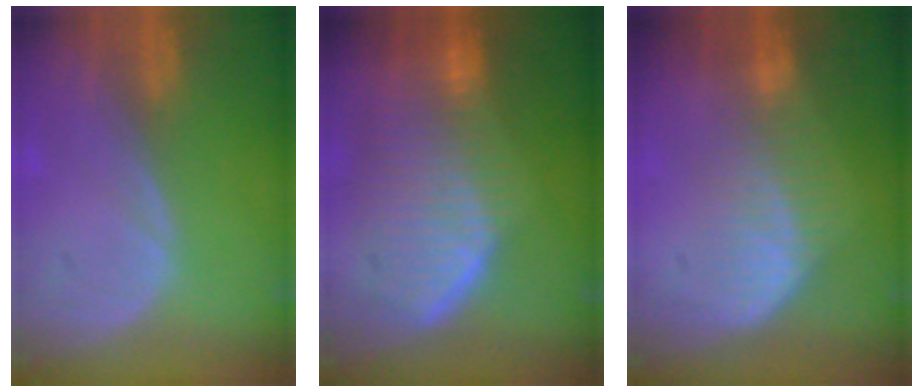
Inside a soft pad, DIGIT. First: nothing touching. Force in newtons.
{"total": 10.5, "press": 9.2, "slide": 5.0}
{"total": 6.5, "press": 6.0, "slide": 2.4}